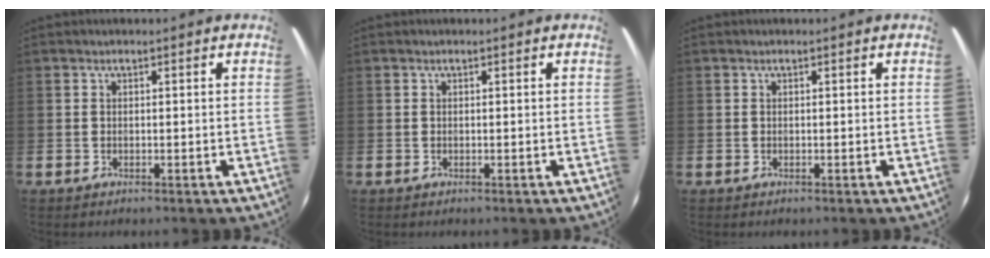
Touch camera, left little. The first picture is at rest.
{"total": 0.0}
{"total": 0.0}